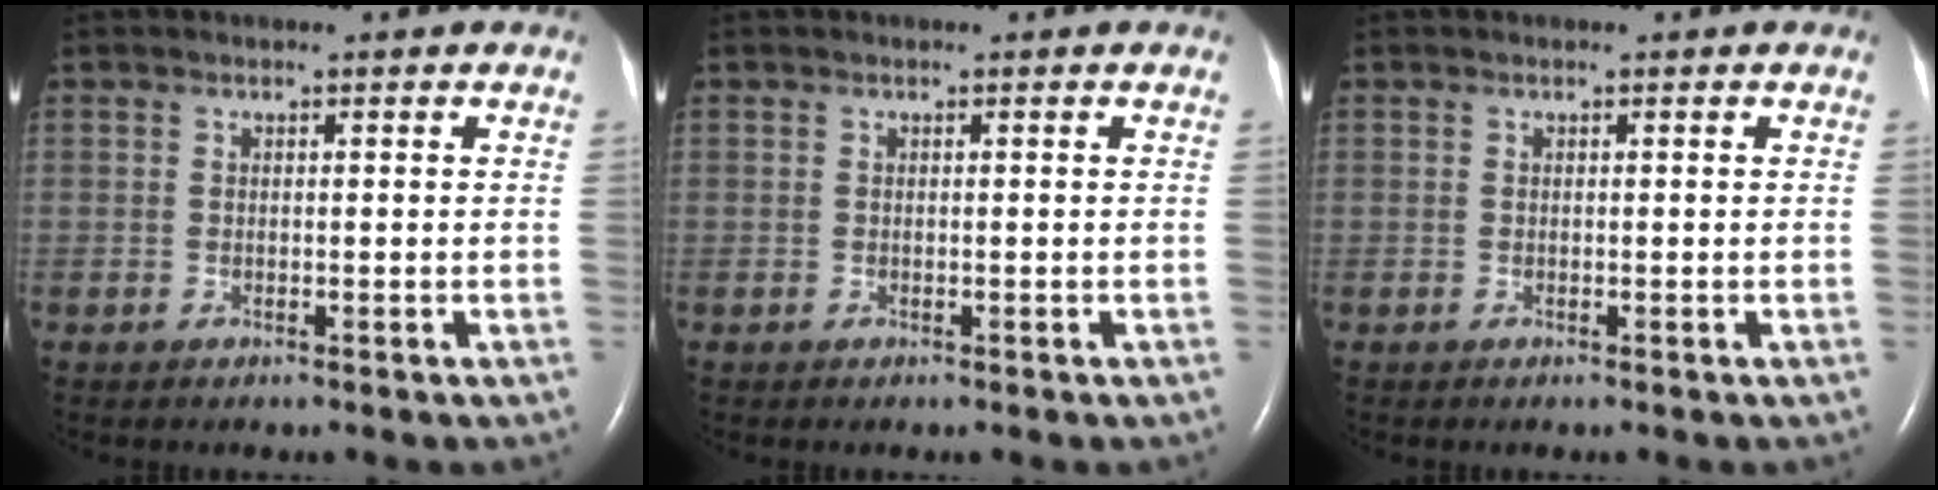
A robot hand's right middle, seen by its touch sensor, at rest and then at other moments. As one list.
[{"total": 0.0}, {"total": 0.0}]